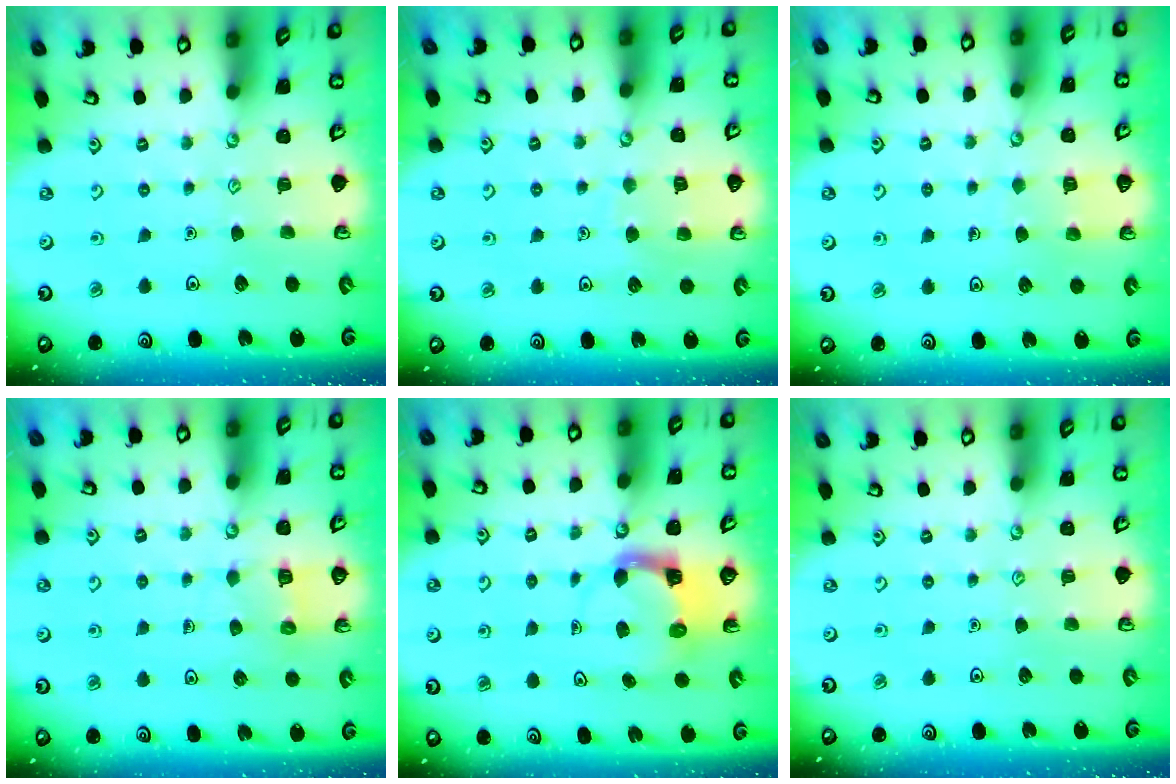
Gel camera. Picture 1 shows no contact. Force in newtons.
{"total": 7.0, "press": 7.0, "slide": 0.5}
{"total": 3.6, "press": 3.6, "slide": 0.3}
{"total": 5.2, "press": 5.2, "slide": 0.5}
{"total": 3.9, "press": 3.9, "slide": 0.4}
{"total": 0.0}